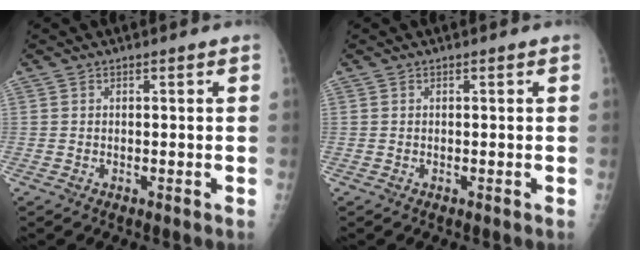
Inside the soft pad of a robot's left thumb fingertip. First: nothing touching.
{"total": 0.0}